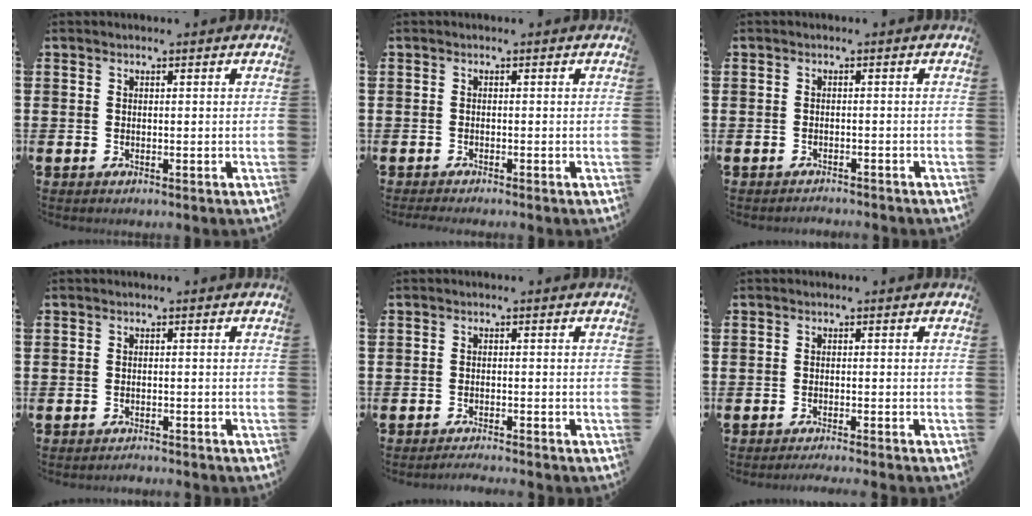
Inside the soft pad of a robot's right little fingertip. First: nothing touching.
{"total": 0.6, "force": [-0.5, 0.0, 0.3], "torque": [-0.004, -0.002, -0.010]}
{"total": 0.9, "force": [-0.9, 0.0, -0.1], "torque": [-0.002, 0.001, -0.020]}
{"total": 1.0, "force": [-1.0, -0.1, -0.1], "torque": [-0.001, 0.002, -0.021]}
{"total": 1.2, "force": [-1.1, -0.2, 0.1], "torque": [-0.003, 0.002, -0.023]}
{"total": 1.0, "force": [-1.0, -0.3, 0.2], "torque": [-0.001, 0.000, -0.020]}